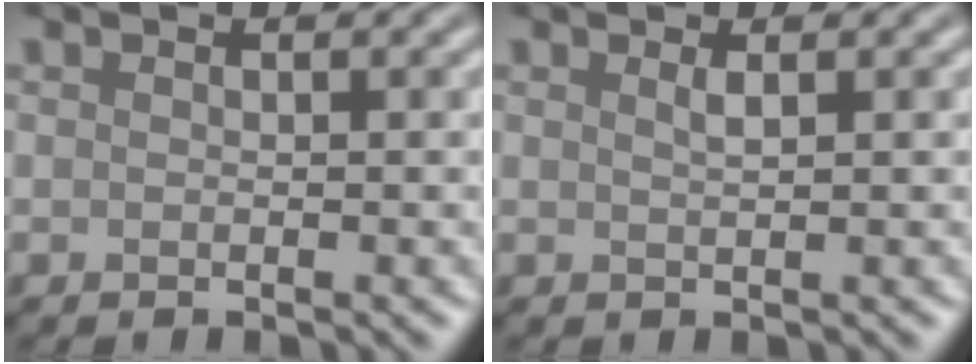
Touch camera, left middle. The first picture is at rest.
{"total": 0.9, "force": [0.5, 0.3, 0.8], "torque": [-0.008, 0.001, 0.006]}